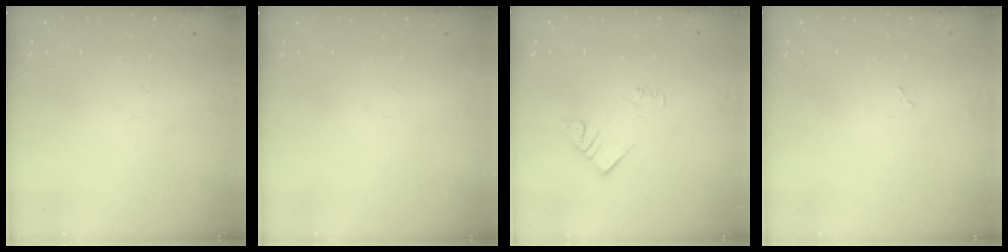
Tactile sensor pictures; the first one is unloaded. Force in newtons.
{"total": 0.0}
{"total": 3.1, "press": 3.0, "slide": 0.5}
{"total": 2.3, "press": 2.3, "slide": 0.2}